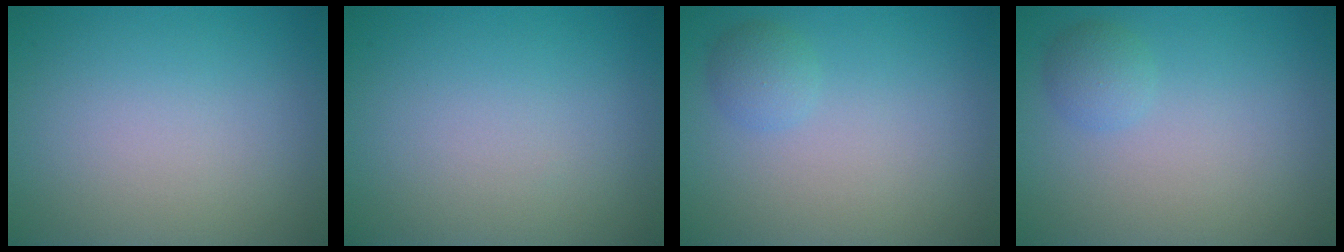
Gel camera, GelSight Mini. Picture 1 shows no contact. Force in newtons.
{"total": 0.0}
{"total": 1.5, "press": 1.5, "slide": 0.1}
{"total": 1.5, "press": 1.5, "slide": 0.1}